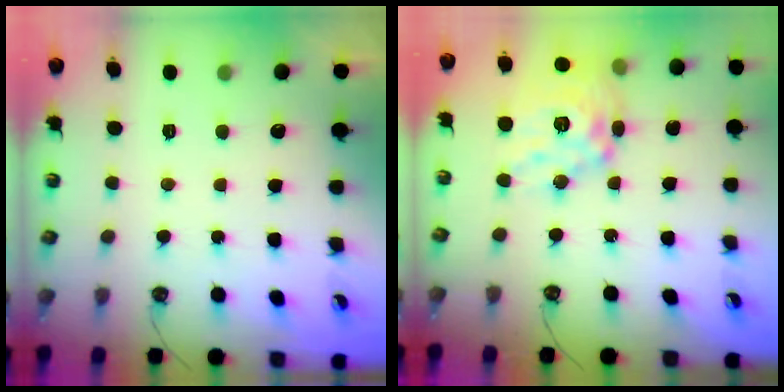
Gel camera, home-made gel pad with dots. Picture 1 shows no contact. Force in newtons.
{"total": 17.3, "press": 17.2, "slide": 1.5}